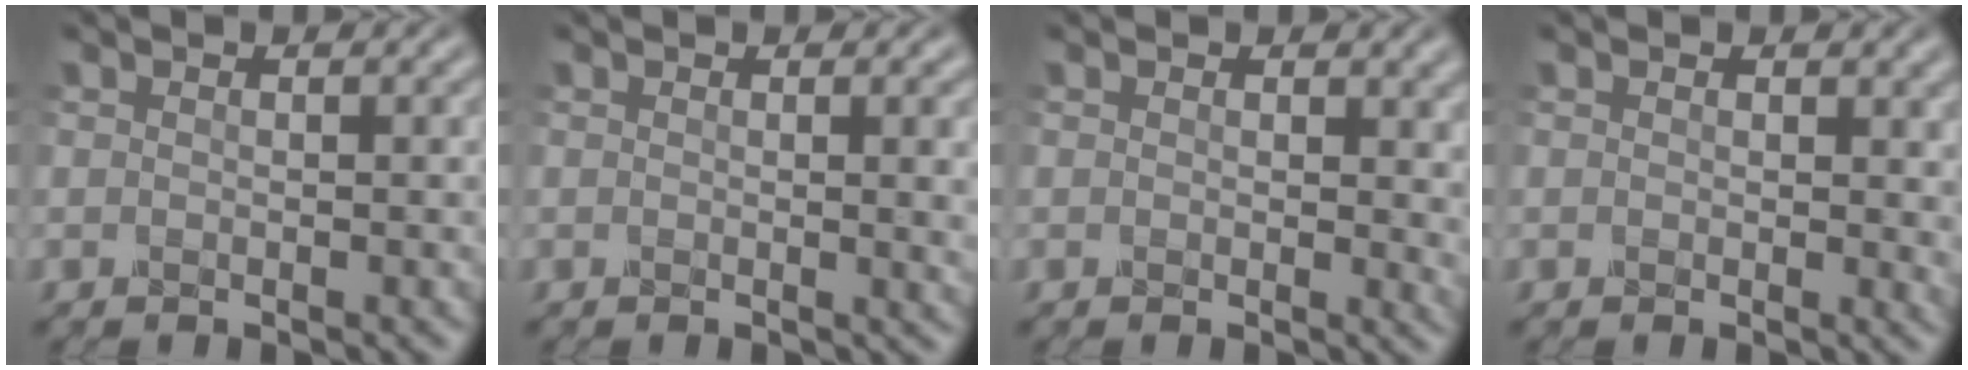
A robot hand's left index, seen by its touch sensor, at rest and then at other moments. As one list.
[{"total": 3.5, "force": [-0.1, 1.7, 3.0], "torque": [-0.023, 0.003, -0.005]}, {"total": 3.4, "force": [0.2, 2.2, 2.6], "torque": [-0.018, 0.004, 0.000]}, {"total": 2.3, "force": [0.2, 1.5, 1.8], "torque": [-0.015, 0.002, 0.000]}]